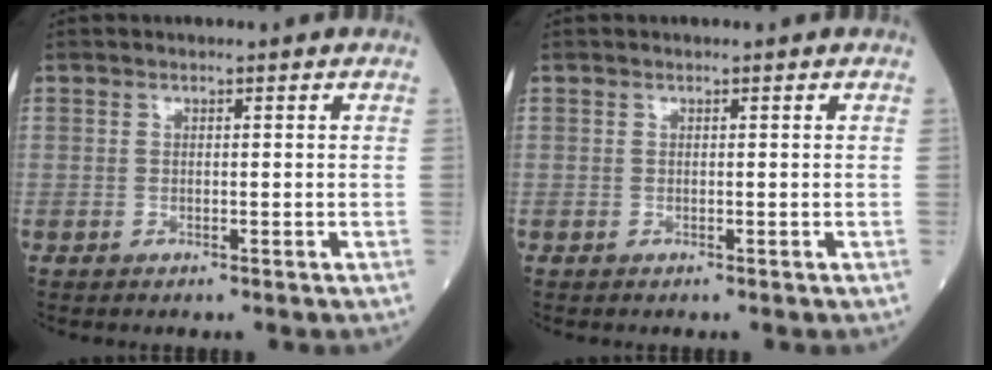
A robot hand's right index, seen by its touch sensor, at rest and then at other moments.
{"total": 0.0}